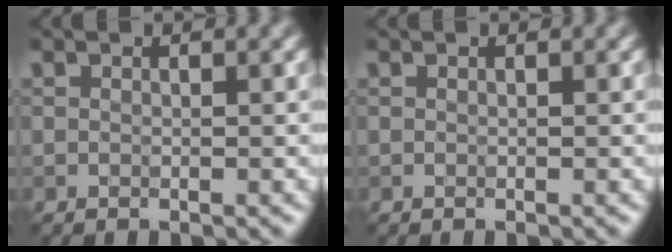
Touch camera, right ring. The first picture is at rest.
{"total": 0.0}